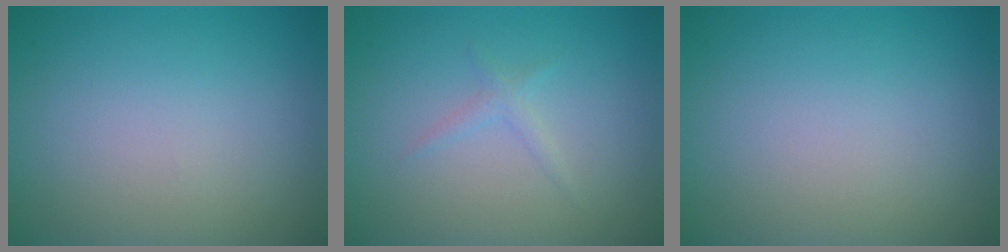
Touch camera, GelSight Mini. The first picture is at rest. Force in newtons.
{"total": 0.9, "press": 0.9, "slide": 0.0}
{"total": 0.0}